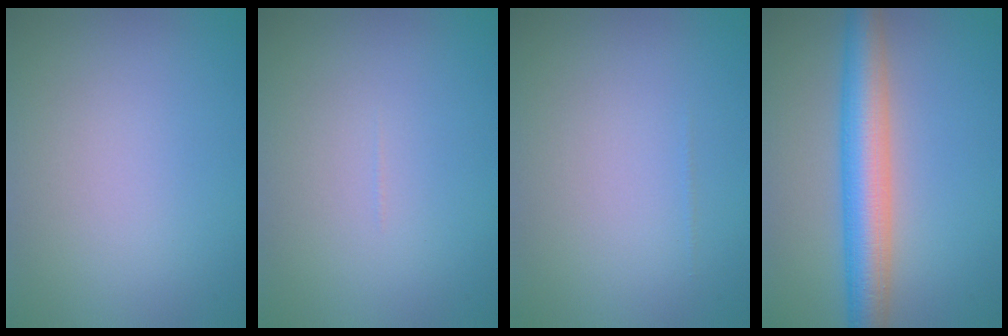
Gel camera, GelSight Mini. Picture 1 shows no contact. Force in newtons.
{"total": 0.0}
{"total": 0.0}
{"total": 6.4, "press": 6.4, "slide": 0.2}